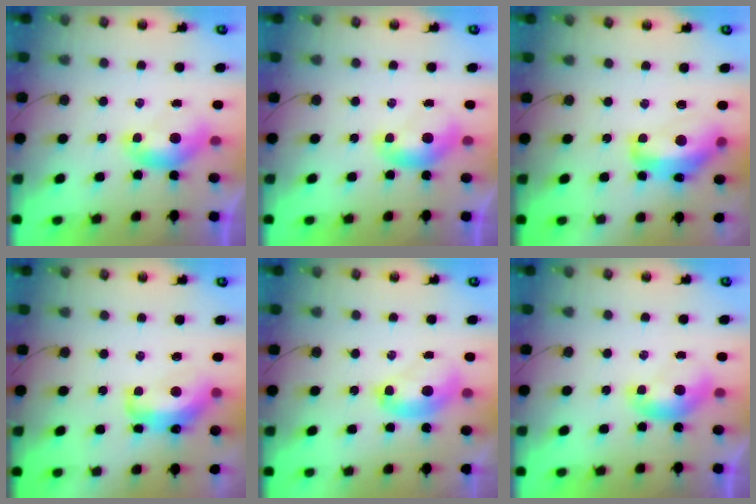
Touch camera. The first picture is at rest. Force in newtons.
{"total": 0.0}
{"total": 8.2, "press": 8.0, "slide": 1.3}
{"total": 6.4, "press": 6.3, "slide": 0.9}
{"total": 2.6, "press": 2.6, "slide": 0.2}
{"total": 0.0}